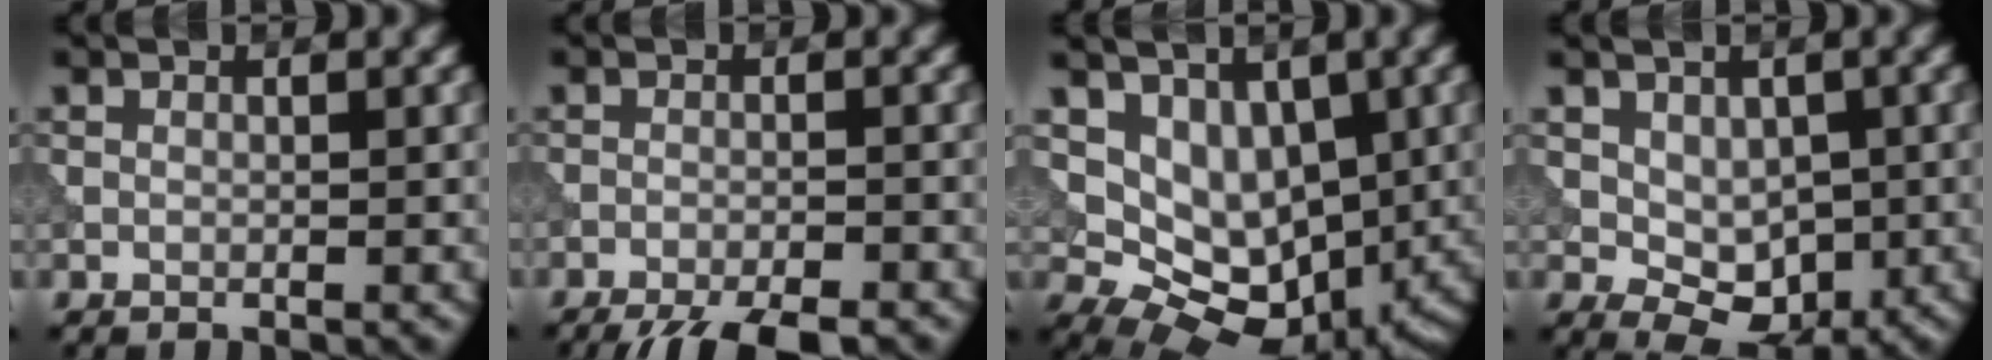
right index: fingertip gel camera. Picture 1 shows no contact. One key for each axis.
{"total": 6.1, "fx": -5.1, "fy": 1.1, "fz": 3.1, "tx": -0.050, "ty": -0.026, "tz": -0.083}
{"total": 8.6, "fx": 0.8, "fy": 6.0, "fz": 6.1, "tx": -0.076, "ty": -0.020, "tz": 0.018}
{"total": 4.1, "fx": -0.1, "fy": 3.0, "fz": 2.9, "tx": -0.046, "ty": -0.014, "tz": 0.005}